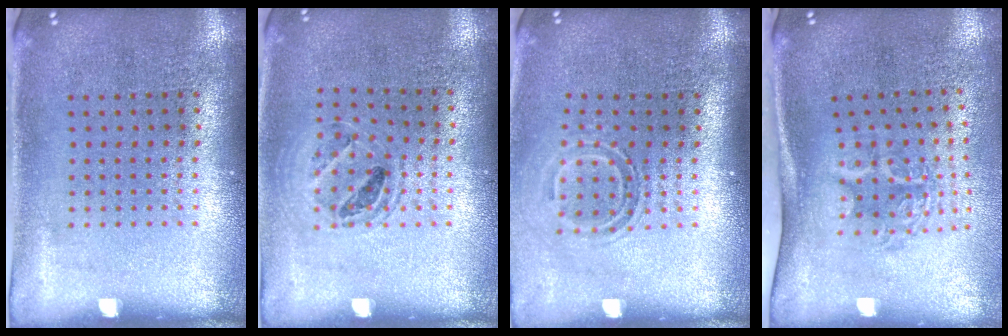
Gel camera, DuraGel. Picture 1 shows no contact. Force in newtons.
{"total": 1.1, "press": 1.1, "slide": 0.4}
{"total": 1.6, "press": 1.1, "slide": 1.2}
{"total": 1.9, "press": 1.3, "slide": 1.5}